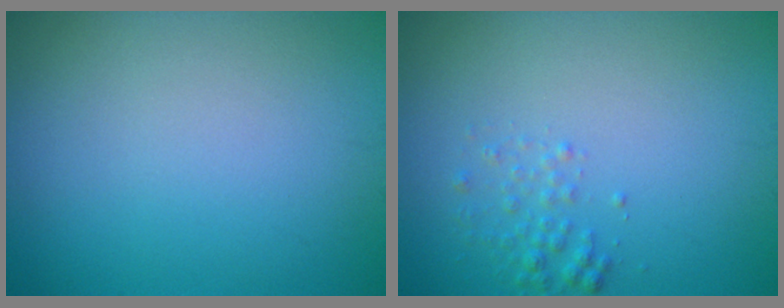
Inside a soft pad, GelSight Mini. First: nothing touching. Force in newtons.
{"total": 1.3, "press": 1.3, "slide": 0.1}